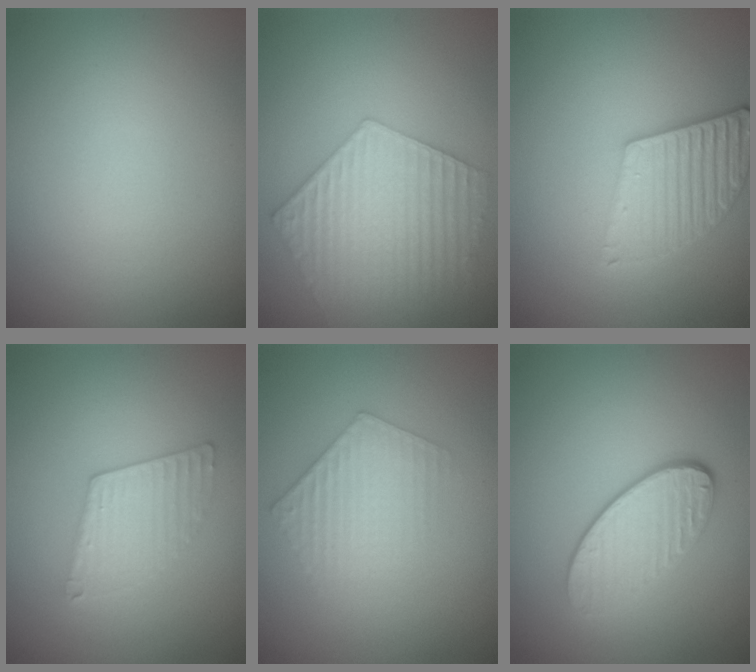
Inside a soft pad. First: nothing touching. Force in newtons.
{"total": 6.5, "press": 5.0, "slide": 4.2}
{"total": 4.5, "press": 3.8, "slide": 2.5}
{"total": 2.8, "press": 2.8, "slide": 0.3}
{"total": 2.9, "press": 2.9, "slide": 0.5}
{"total": 3.8, "press": 3.0, "slide": 2.4}